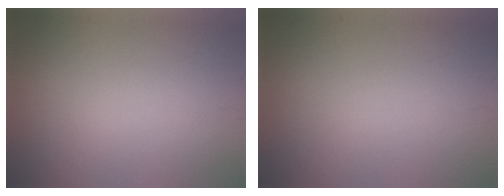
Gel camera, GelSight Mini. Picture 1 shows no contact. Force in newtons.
{"total": 0.0}